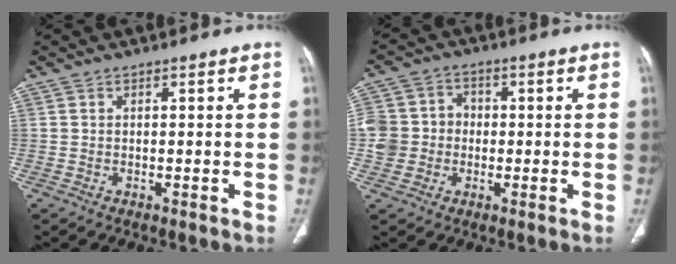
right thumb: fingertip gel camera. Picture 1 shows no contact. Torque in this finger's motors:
{"motor_torque": [0.00, -0.01, 0.27, 0.42, 0.08]}